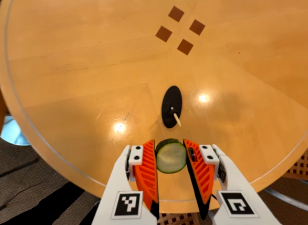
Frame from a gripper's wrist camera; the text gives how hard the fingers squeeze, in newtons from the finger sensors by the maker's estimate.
{"total": 9.4, "left": 9.6, "right": 9.3}